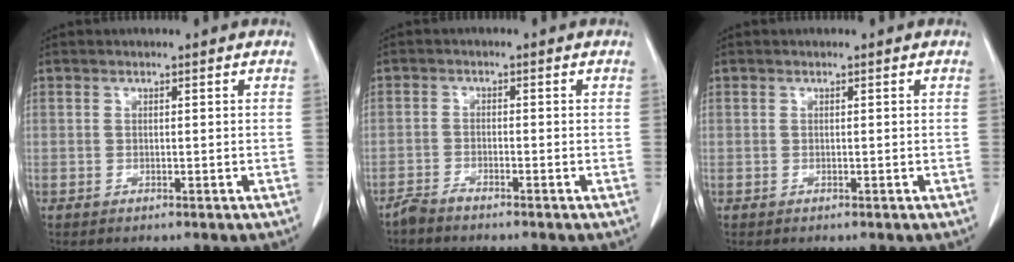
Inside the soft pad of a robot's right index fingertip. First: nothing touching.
{"total": 2.2, "force": [-2.0, 0.1, 0.9], "torque": [-0.019, -0.003, -0.039]}
{"total": 0.0}